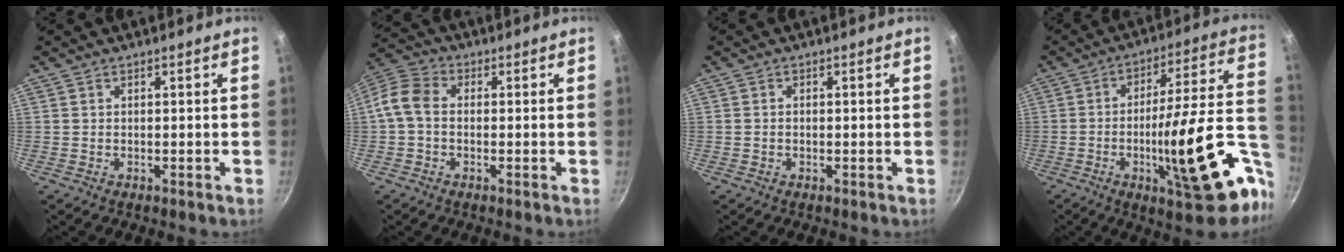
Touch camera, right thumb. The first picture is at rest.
{"total": 6.9, "force": [-0.6, 5.1, 4.6], "torque": [-0.089, 0.025, -0.031]}
{"total": 0.7, "force": [-0.1, 0.5, 0.4], "torque": [-0.007, 0.003, -0.003]}
{"total": 25.0, "force": [-6.7, 6.1, 23.4], "torque": [-0.306, 0.022, -0.092]}